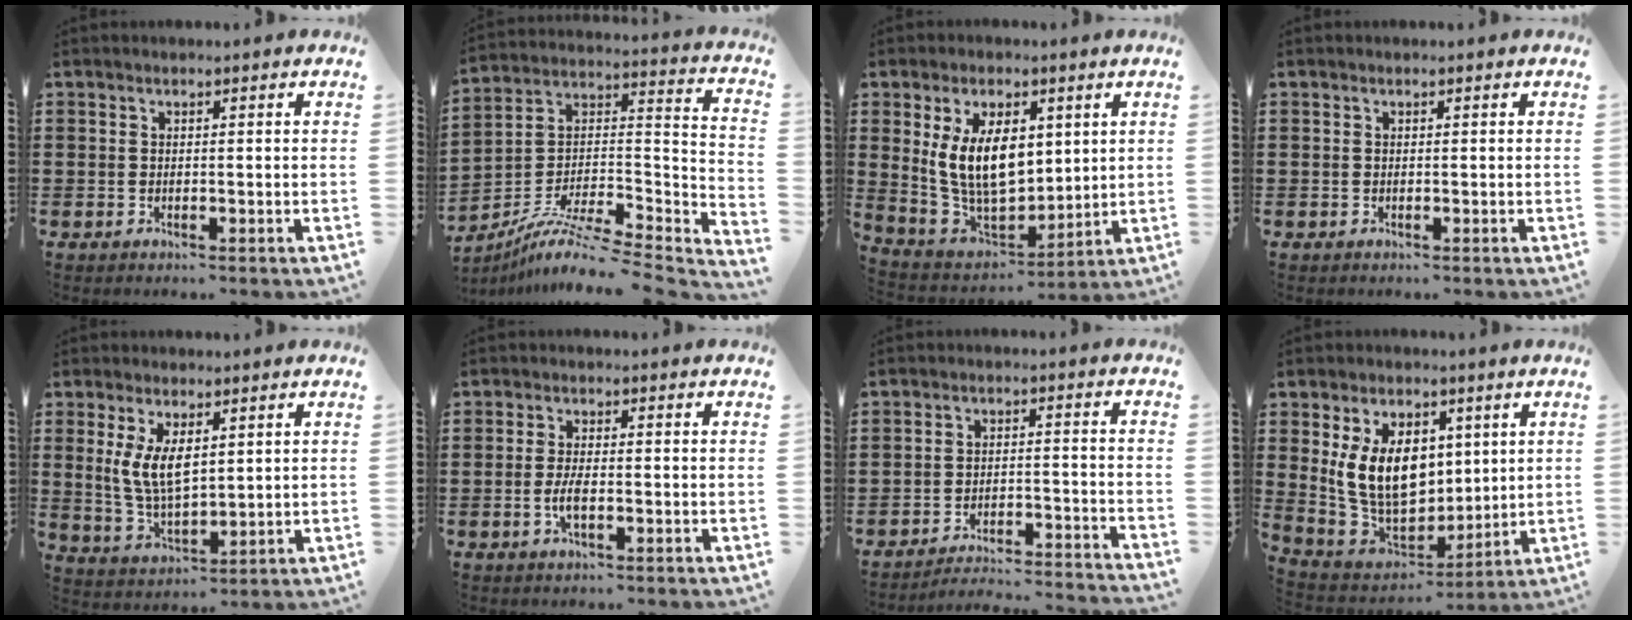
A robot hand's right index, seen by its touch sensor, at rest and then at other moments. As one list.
[{"total": 8.7, "force": [-6.6, 1.0, 5.6], "torque": [-0.102, -0.004, -0.134]}, {"total": 11.5, "force": [2.8, 6.5, 9.1], "torque": [-0.202, 0.005, 0.050]}, {"total": 0.0}, {"total": 6.9, "force": [1.8, 3.4, 5.7], "torque": [-0.122, 0.003, 0.032]}, {"total": 3.1, "force": [-0.9, 0.8, 2.8], "torque": [-0.064, -0.005, -0.021]}, {"total": 3.7, "force": [-3.6, 0.1, 0.9], "torque": [-0.021, -0.002, -0.077]}, {"total": 11.8, "force": [2.5, 8.0, 8.2], "torque": [-0.189, 0.004, 0.044]}]